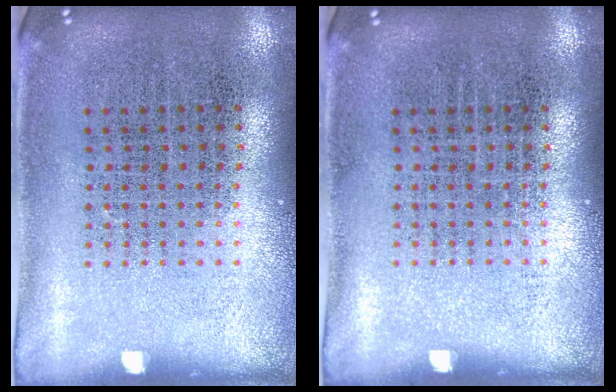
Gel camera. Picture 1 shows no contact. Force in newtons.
{"total": 0.0}